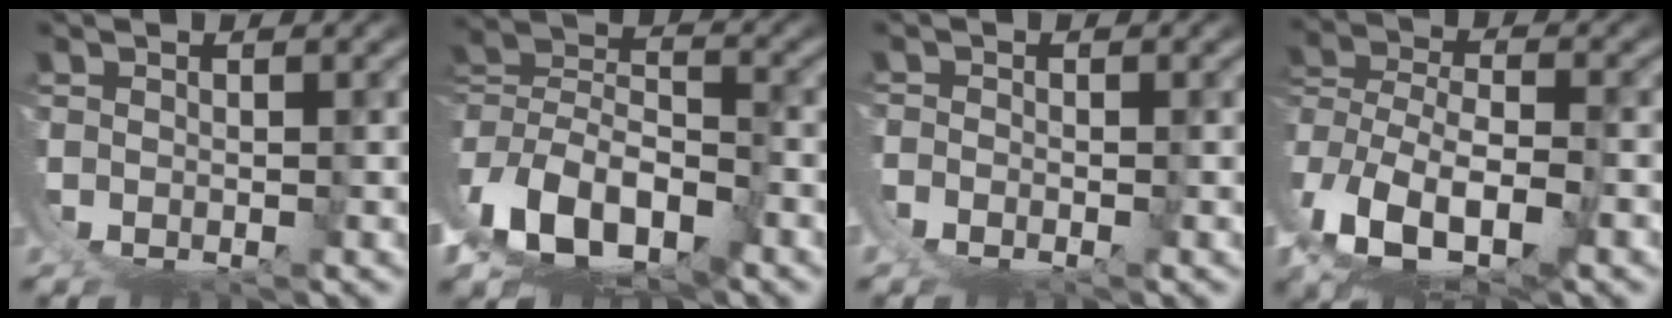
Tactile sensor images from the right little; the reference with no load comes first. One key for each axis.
{"total": 11.5, "fx": -0.1, "fy": 8.6, "fz": 7.7, "tx": -0.186, "ty": -0.040, "tz": 0.008}
{"total": 2.1, "fx": -0.2, "fy": 1.7, "fz": 1.2, "tx": -0.036, "ty": -0.006, "tz": -0.004}
{"total": 8.9, "fx": 0.8, "fy": 5.3, "fz": 7.1, "tx": -0.172, "ty": -0.038, "tz": 0.034}